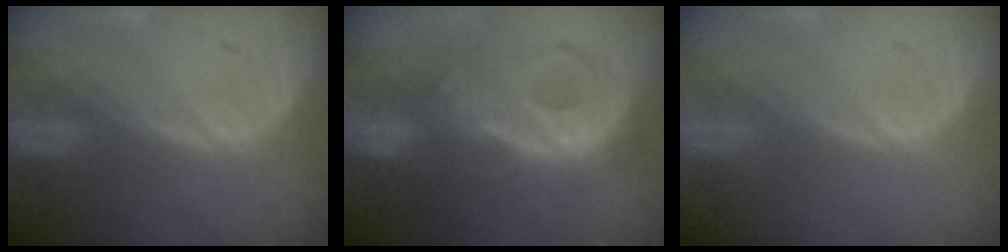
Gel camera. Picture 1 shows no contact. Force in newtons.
{"total": 9.6, "press": 9.6, "slide": 0.1}
{"total": 0.0}